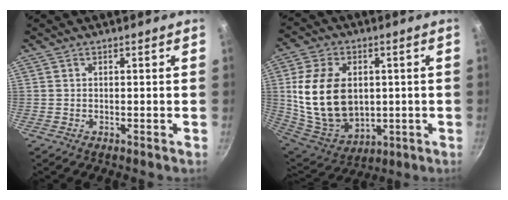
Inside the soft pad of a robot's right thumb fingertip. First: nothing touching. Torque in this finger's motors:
{"motor_torque": [0.16, 1.29, 1.89, -0.18, 0.56]}